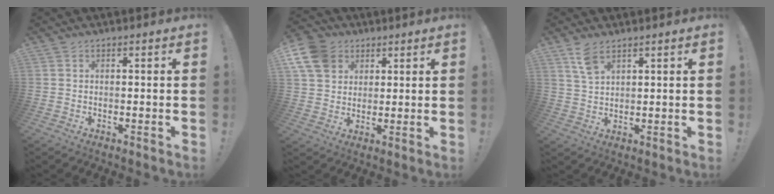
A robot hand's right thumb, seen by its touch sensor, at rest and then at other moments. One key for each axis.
{"total": 11.0, "fx": 4.8, "fy": 8.8, "fz": 4.6, "tx": -0.084, "ty": -0.025, "tz": 0.098}
{"total": 5.7, "fx": 3.6, "fy": 2.3, "fz": 3.8, "tx": -0.066, "ty": -0.016, "tz": 0.067}